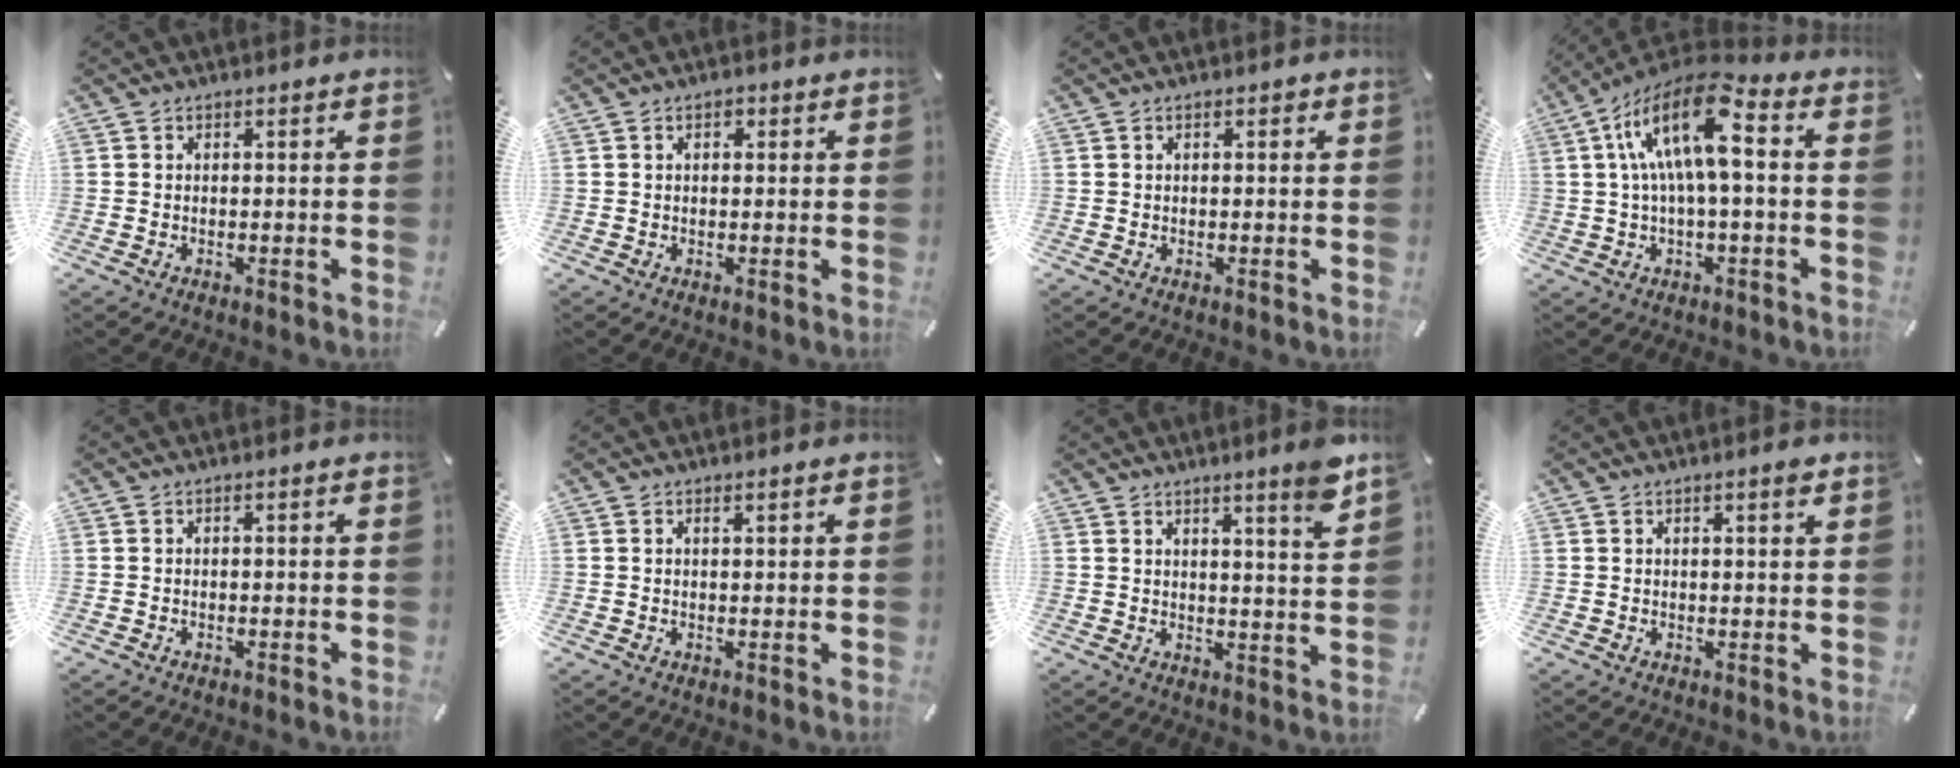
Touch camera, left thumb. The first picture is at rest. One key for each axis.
{"total": 2.1, "fx": 0.7, "fy": 1.3, "fz": 1.6, "tx": -0.025, "ty": 0.003, "tz": 0.009}
{"total": 1.2, "fx": 0.4, "fy": 0.7, "fz": 0.9, "tx": -0.020, "ty": 0.006, "tz": 0.005}
{"total": 17.0, "fx": 3.3, "fy": 6.5, "fz": 15.4, "tx": -0.300, "ty": -0.006, "tz": 0.053}
{"total": 0.0}
{"total": 0.7, "fx": 0.4, "fy": 0.2, "fz": 0.6, "tx": -0.011, "ty": 0.000, "tz": 0.007}
{"total": 6.7, "fx": 5.1, "fy": -0.2, "fz": 4.2, "tx": -0.063, "ty": -0.037, "tz": 0.082}
{"total": 1.7, "fx": 1.1, "fy": 0.2, "fz": 1.3, "tx": -0.026, "ty": 0.001, "tz": 0.018}